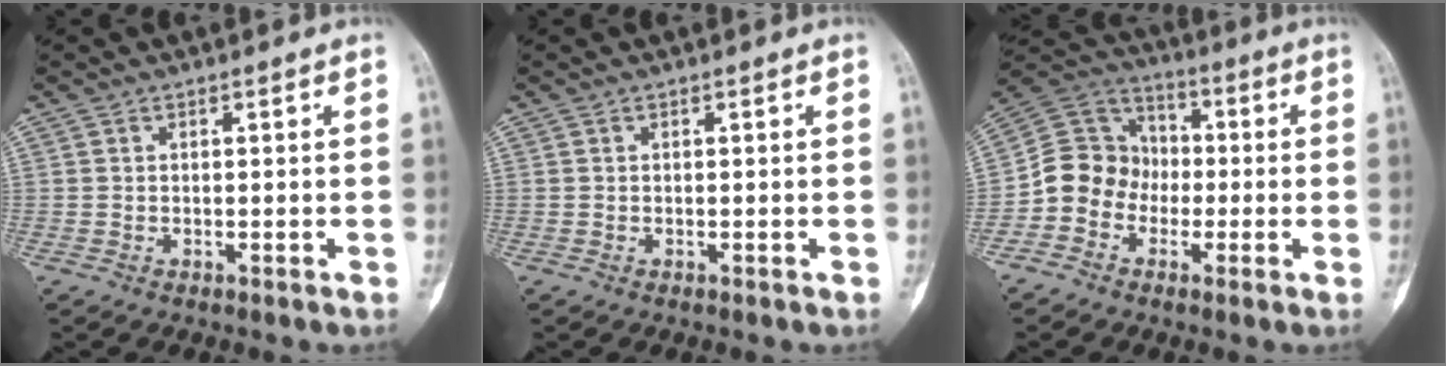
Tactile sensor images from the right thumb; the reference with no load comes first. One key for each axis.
{"total": 0.0}
{"total": 10.8, "fx": -2.8, "fy": 9.6, "fz": 4.0, "tx": -0.049, "ty": 0.052, "tz": -0.063}